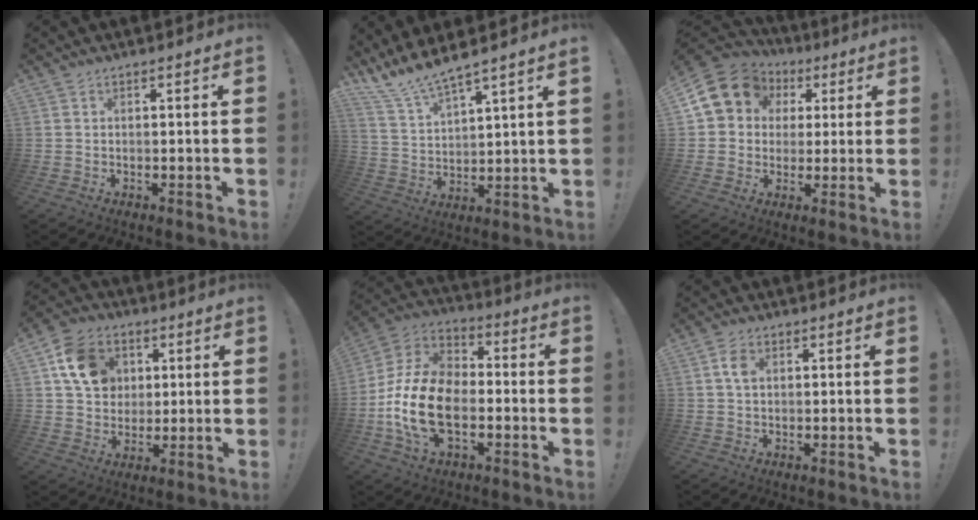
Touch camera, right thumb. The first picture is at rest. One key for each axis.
{"total": 8.9, "fx": 8.4, "fy": 0.1, "fz": 2.9, "tx": -0.083, "ty": -0.057, "tz": 0.152}
{"total": 13.7, "fx": 4.8, "fy": 11.5, "fz": 5.8, "tx": -0.087, "ty": -0.014, "tz": 0.100}
{"total": 14.4, "fx": 4.9, "fy": 11.8, "fz": 6.6, "tx": -0.095, "ty": -0.007, "tz": 0.102}
{"total": 20.3, "fx": -5.6, "fy": 12.6, "fz": 14.9, "tx": -0.300, "ty": 0.039, "tz": -0.087}
{"total": 4.1, "fx": 1.0, "fy": 2.8, "fz": 2.8, "tx": -0.041, "ty": 0.002, "tz": 0.017}